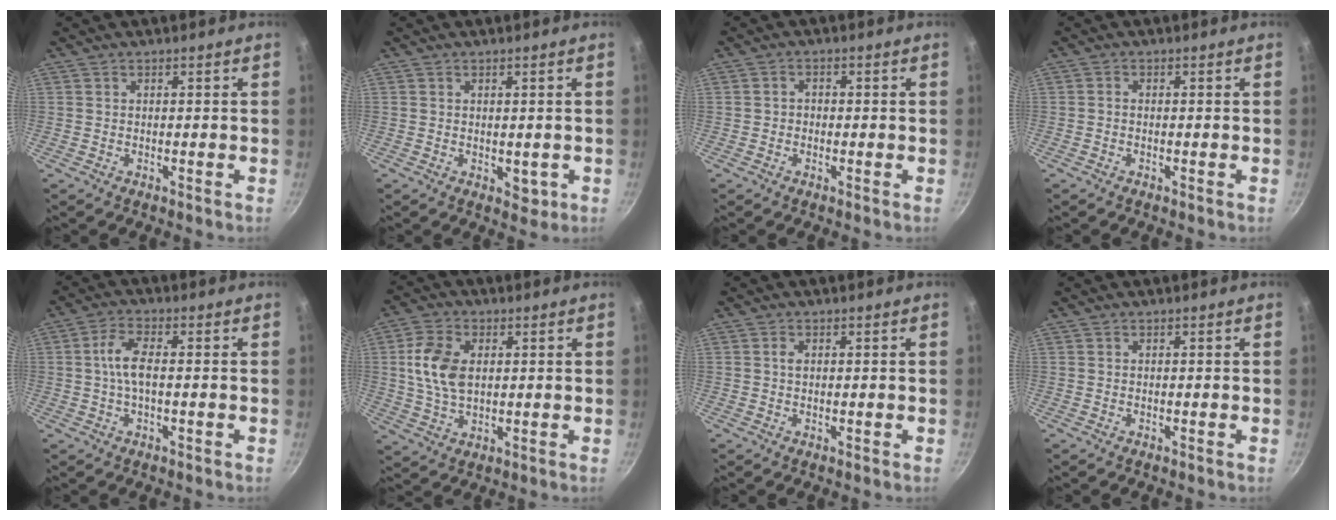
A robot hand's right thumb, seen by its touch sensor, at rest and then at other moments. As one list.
[{"total": 2.4, "force": [-0.1, 1.7, 1.7], "torque": [-0.014, -0.003, 0.003]}, {"total": 1.7, "force": [-0.4, 1.4, 0.7], "torque": [-0.008, 0.006, -0.011]}, {"total": 0.7, "force": [-0.3, 0.4, 0.5], "torque": [-0.009, 0.004, -0.007]}, {"total": 5.4, "force": [-0.1, 2.1, 5.0], "torque": [-0.113, 0.012, -0.008]}, {"total": 9.7, "force": [1.6, 6.1, 7.3], "torque": [-0.132, 0.001, 0.029]}, {"total": 1.2, "force": [0.2, 0.7, 0.9], "torque": [-0.015, 0.003, 0.003]}, {"total": 0.0}]